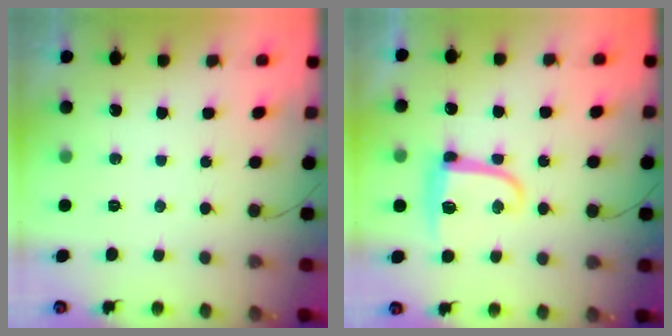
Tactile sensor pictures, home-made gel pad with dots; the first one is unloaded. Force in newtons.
{"total": 11.3, "press": 11.3, "slide": 0.4}